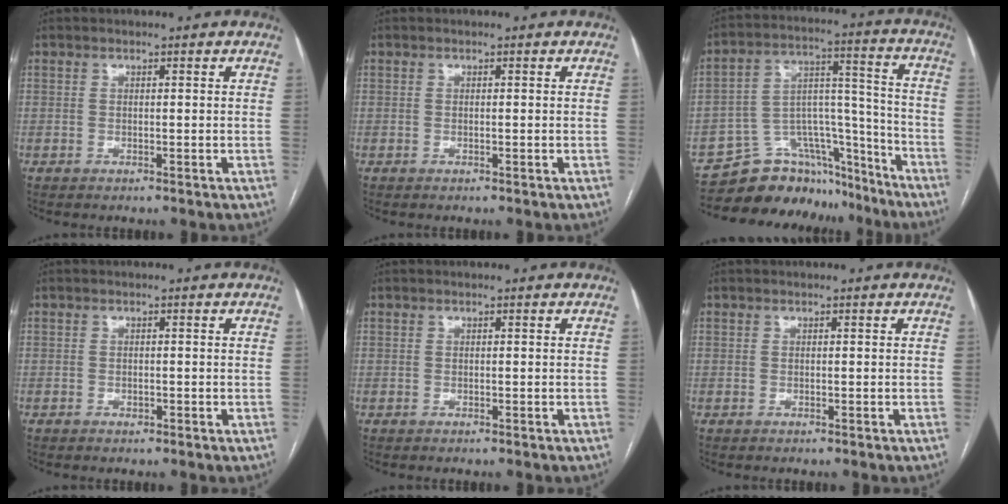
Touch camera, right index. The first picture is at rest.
{"total": 0.0}
{"total": 15.9, "force": [-14.1, 6.6, 3.3], "torque": [-0.041, 0.067, -0.221]}
{"total": 0.6, "force": [-0.3, 0.4, 0.3], "torque": [-0.004, 0.001, -0.005]}
{"total": 0.0}
{"total": 0.0}